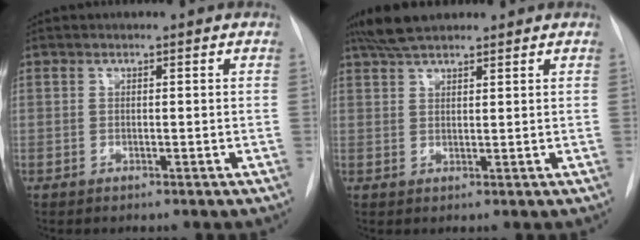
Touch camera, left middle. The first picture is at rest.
{"total": 5.9, "force": [4.9, 1.4, 2.9], "torque": [-0.058, 0.024, 0.090]}